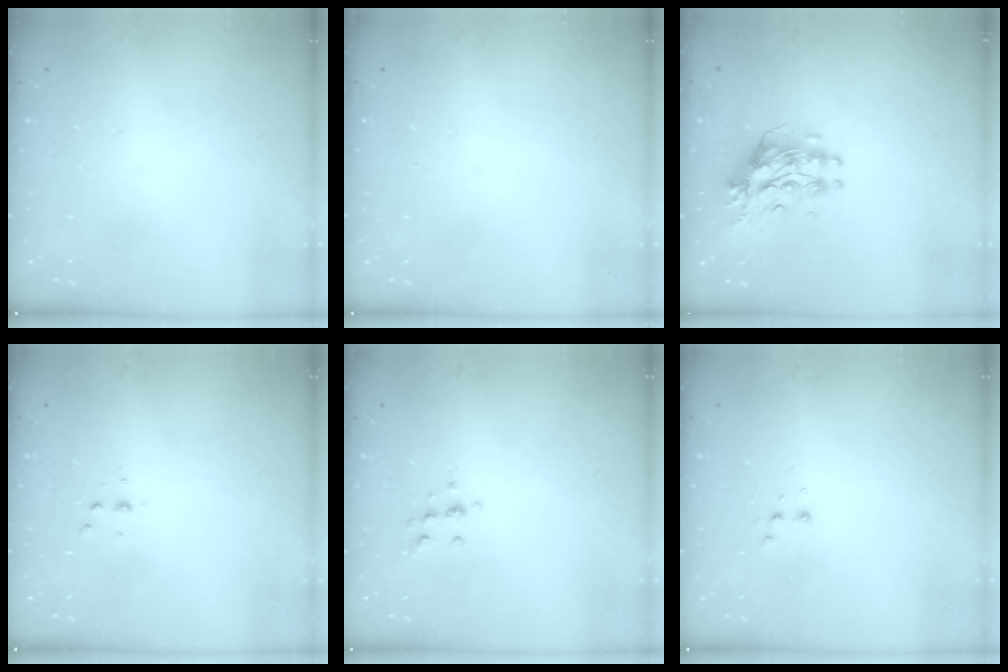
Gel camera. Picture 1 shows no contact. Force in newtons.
{"total": 0.0}
{"total": 9.0, "press": 9.0, "slide": 0.8}
{"total": 2.8, "press": 2.8, "slide": 0.4}
{"total": 5.4, "press": 5.1, "slide": 1.7}
{"total": 2.9, "press": 2.8, "slide": 1.0}